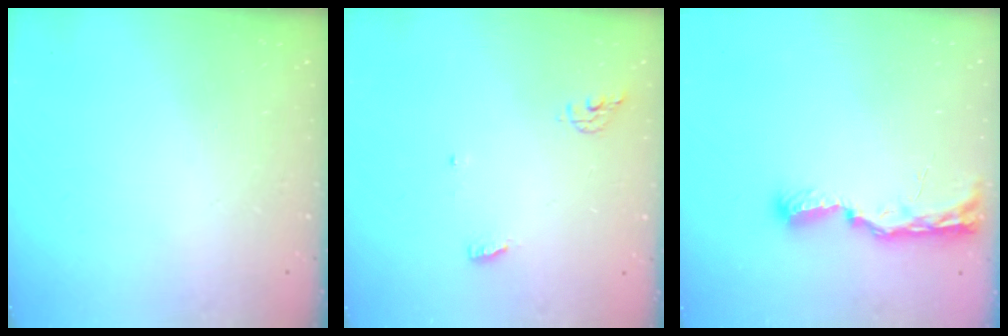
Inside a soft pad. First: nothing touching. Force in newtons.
{"total": 4.7, "press": 4.7, "slide": 0.4}
{"total": 8.9, "press": 8.9, "slide": 1.3}